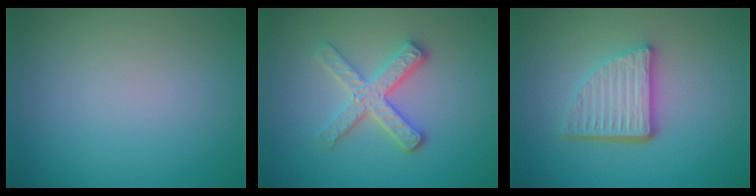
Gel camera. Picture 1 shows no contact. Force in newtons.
{"total": 3.6, "press": 3.1, "slide": 1.7}
{"total": 4.7, "press": 3.5, "slide": 3.3}